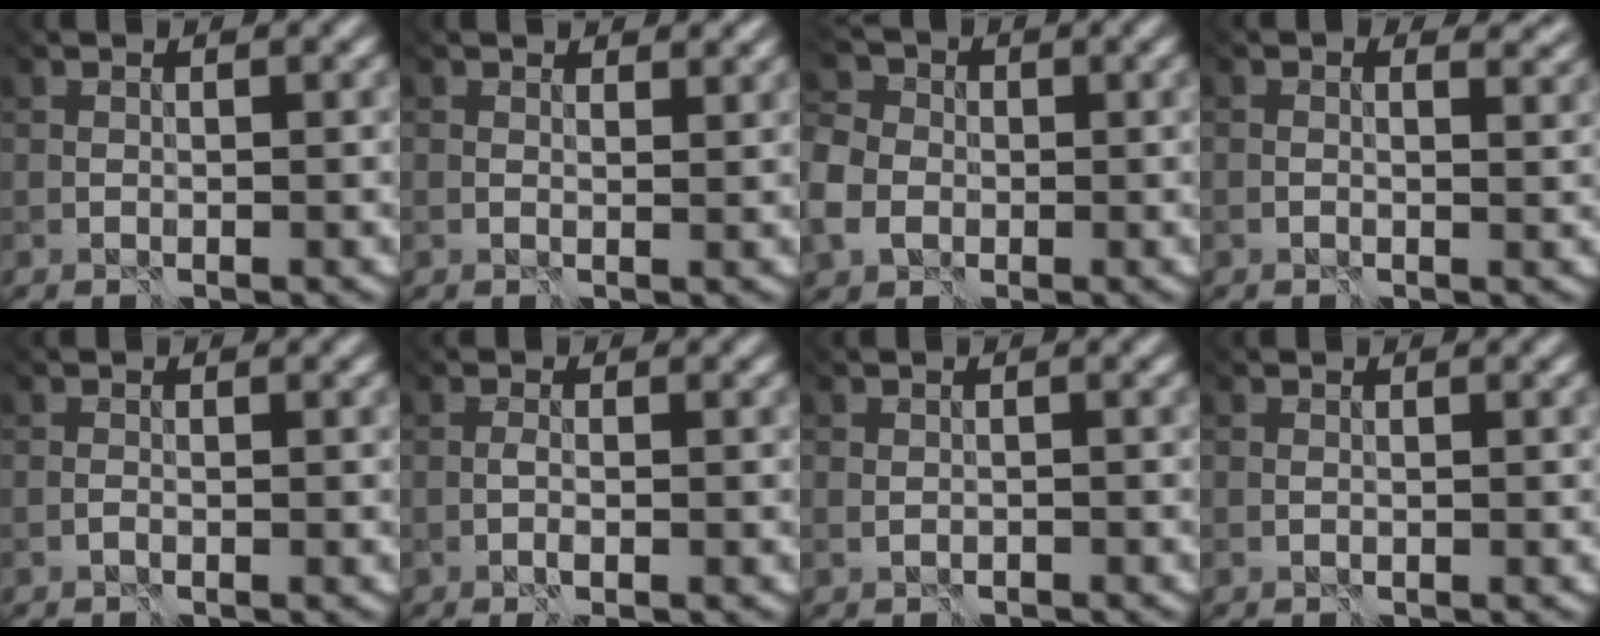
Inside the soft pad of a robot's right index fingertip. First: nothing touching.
{"total": 2.1, "force": [2.0, 0.4, 0.7], "torque": [-0.007, 0.000, 0.026]}
{"total": 6.0, "force": [-2.0, 4.8, 3.0], "torque": [-0.094, 0.009, -0.005]}
{"total": 0.8, "force": [0.0, 0.2, 0.8], "torque": [-0.004, 0.001, 0.002]}
{"total": 1.8, "force": [-1.8, -0.4, -0.1], "torque": [0.007, -0.001, -0.029]}
{"total": 3.1, "force": [-2.9, -0.1, 1.2], "torque": [-0.014, 0.005, -0.034]}
{"total": 0.9, "force": [-0.8, 0.2, -0.3], "torque": [0.006, 0.000, -0.007]}
{"total": 0.8, "force": [-0.6, -0.3, -0.3], "torque": [0.009, -0.003, -0.010]}